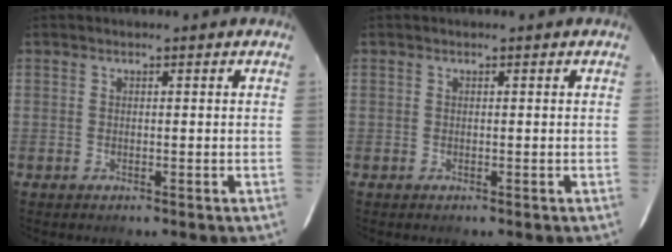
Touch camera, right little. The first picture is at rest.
{"total": 0.0}